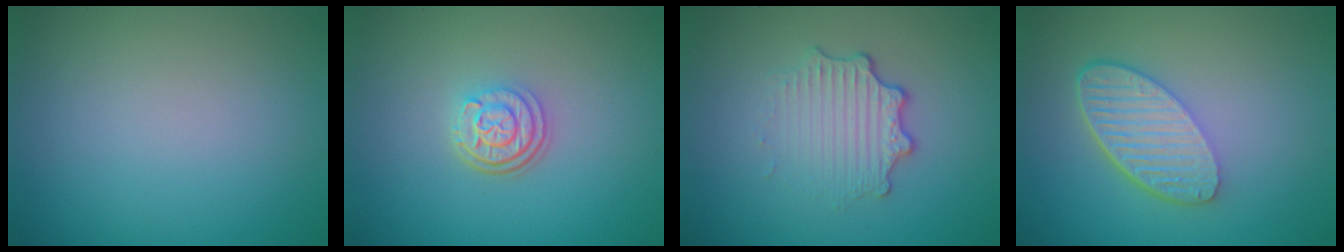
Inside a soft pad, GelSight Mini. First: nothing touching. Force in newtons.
{"total": 3.1, "press": 2.4, "slide": 1.8}
{"total": 3.5, "press": 2.5, "slide": 2.4}
{"total": 5.6, "press": 4.2, "slide": 3.7}